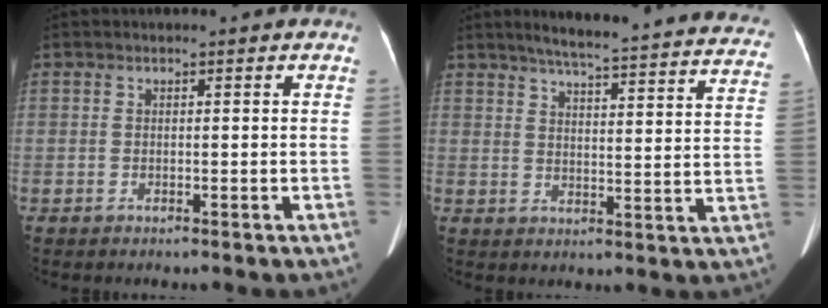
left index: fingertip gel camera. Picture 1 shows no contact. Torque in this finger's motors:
{"motor_torque": [0.91, -1.23, 0.06, 0.06]}